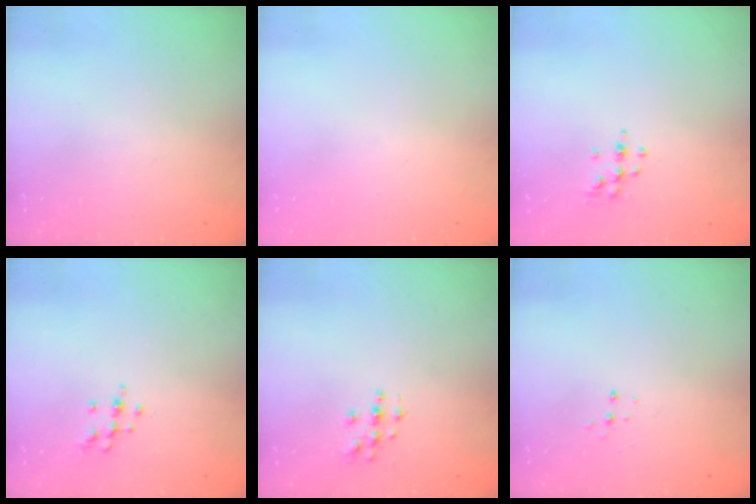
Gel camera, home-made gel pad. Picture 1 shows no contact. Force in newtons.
{"total": 0.0}
{"total": 5.0, "press": 4.8, "slide": 1.4}
{"total": 7.1, "press": 7.0, "slide": 1.3}
{"total": 2.8, "press": 2.8, "slide": 0.3}
{"total": 3.8, "press": 3.8, "slide": 0.3}